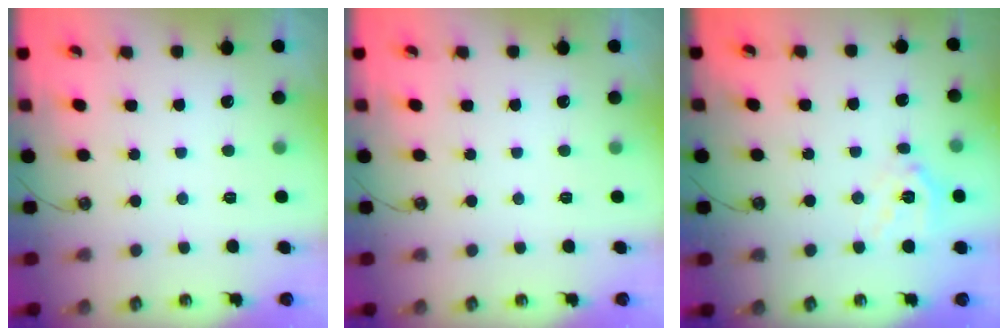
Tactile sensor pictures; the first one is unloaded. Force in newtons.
{"total": 0.0}
{"total": 13.3, "press": 13.1, "slide": 2.0}